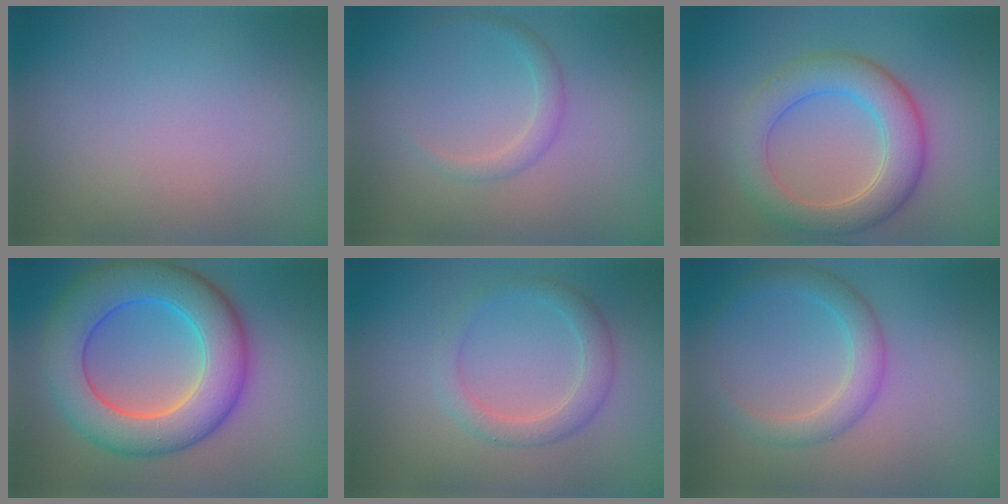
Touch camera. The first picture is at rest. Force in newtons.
{"total": 1.6, "press": 1.5, "slide": 0.2}
{"total": 6.0, "press": 6.0, "slide": 0.2}
{"total": 10.2, "press": 10.2, "slide": 0.2}
{"total": 2.7, "press": 2.7, "slide": 0.2}
{"total": 3.1, "press": 3.1, "slide": 0.0}